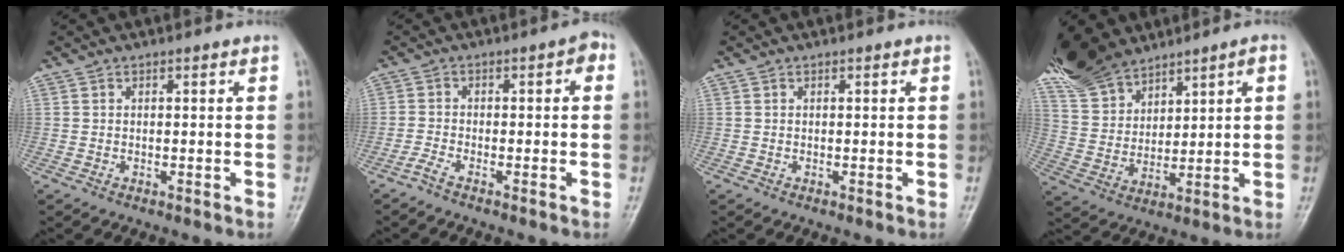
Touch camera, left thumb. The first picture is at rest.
{"total": 4.0, "force": [-1.7, 1.2, 3.4], "torque": [-0.056, 0.029, -0.034]}
{"total": 0.0}
{"total": 15.3, "force": [11.2, 7.3, 7.5], "torque": [-0.131, -0.014, 0.224]}